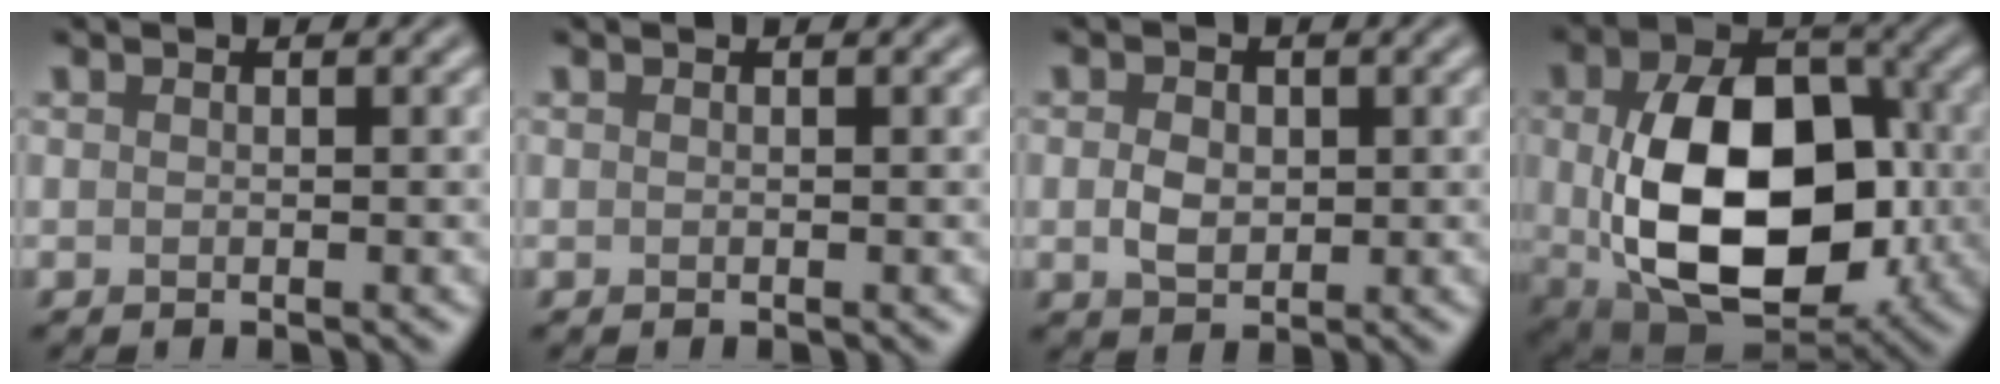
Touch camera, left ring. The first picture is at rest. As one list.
[{"total": 0.0}, {"total": 2.6, "force": [0.0, 2.0, 1.7], "torque": [-0.034, -0.001, -0.001]}, {"total": 14.1, "force": [-0.8, 9.1, 10.7], "torque": [-0.183, -0.020, -0.001]}]